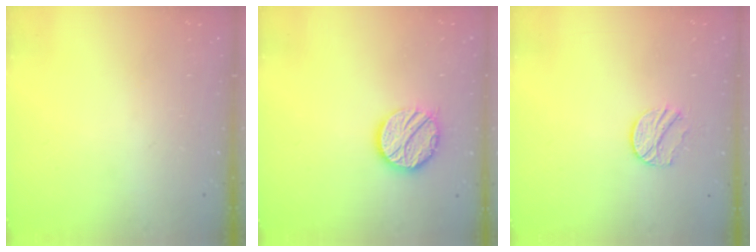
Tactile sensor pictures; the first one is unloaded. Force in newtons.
{"total": 12.8, "press": 12.8, "slide": 0.8}
{"total": 9.1, "press": 9.1, "slide": 0.4}